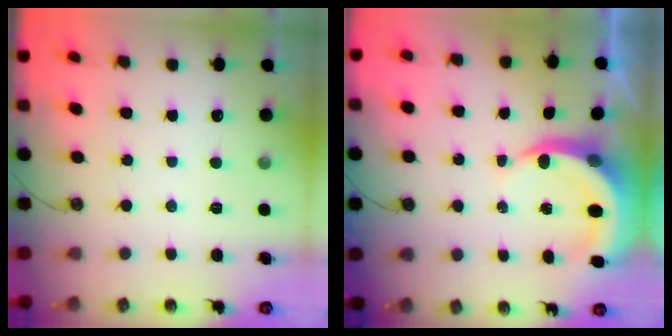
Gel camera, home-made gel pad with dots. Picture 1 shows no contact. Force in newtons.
{"total": 6.6, "press": 6.5, "slide": 0.8}